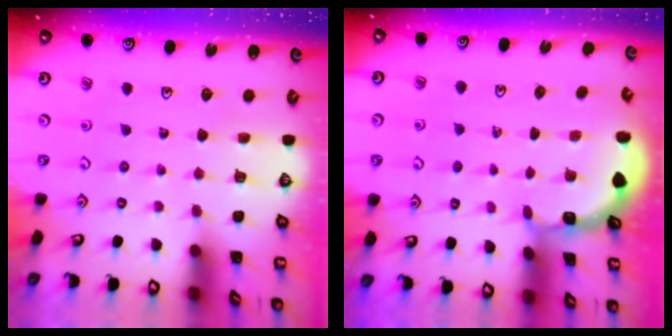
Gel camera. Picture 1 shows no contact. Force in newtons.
{"total": 1.9, "press": 1.9, "slide": 0.2}